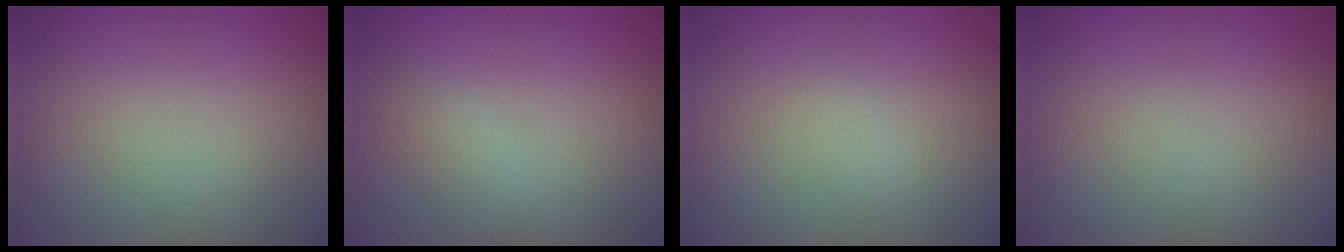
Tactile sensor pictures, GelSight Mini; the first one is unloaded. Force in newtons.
{"total": 1.7, "press": 1.7, "slide": 0.1}
{"total": 0.9, "press": 0.9, "slide": 0.0}
{"total": 0.0}